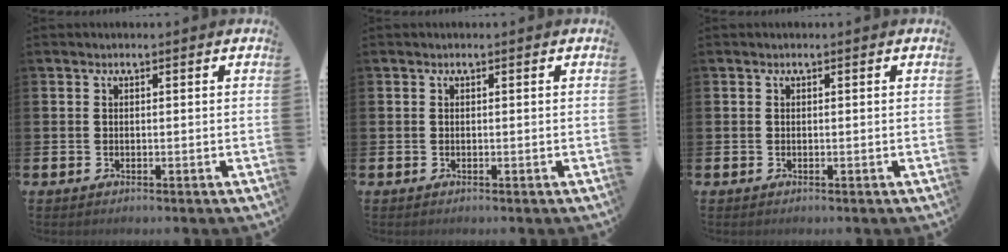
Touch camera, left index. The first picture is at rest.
{"total": 0.0}
{"total": 0.0}